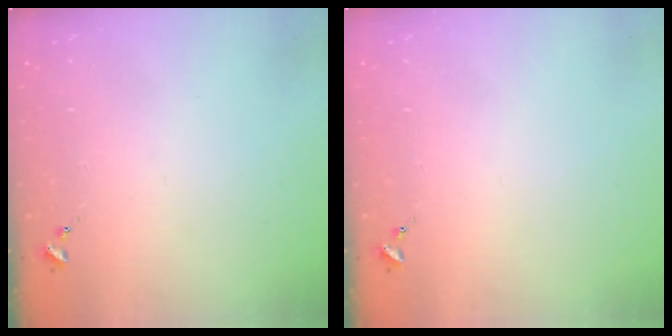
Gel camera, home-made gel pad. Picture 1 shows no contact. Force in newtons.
{"total": 0.0}